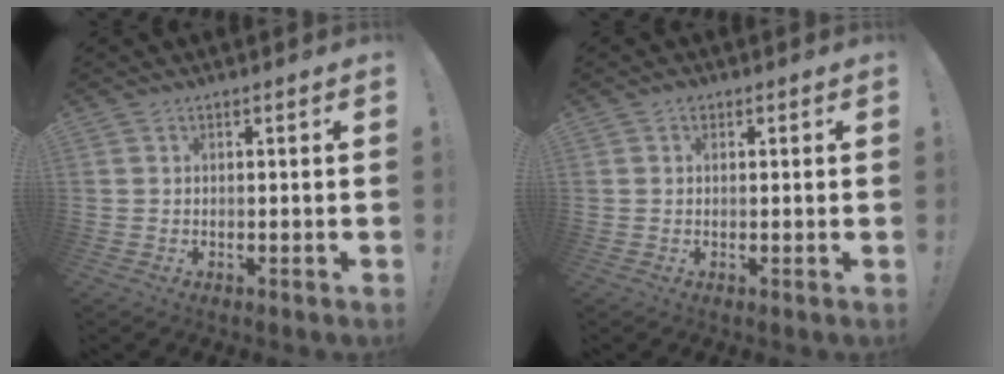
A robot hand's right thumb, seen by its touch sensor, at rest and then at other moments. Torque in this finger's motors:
{"motor_torque": [-0.01, 0.15, 0.25, 0.03, 0.01]}